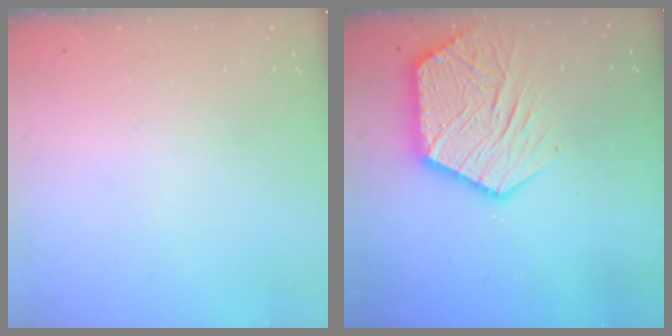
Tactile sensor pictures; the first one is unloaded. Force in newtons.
{"total": 15.9, "press": 15.8, "slide": 1.4}